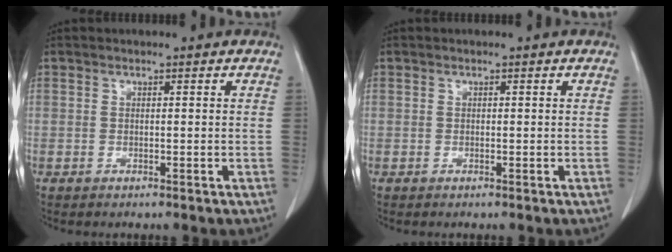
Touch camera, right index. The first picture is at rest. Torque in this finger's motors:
{"motor_torque": [0.06, -0.02, -0.01, 0.01]}